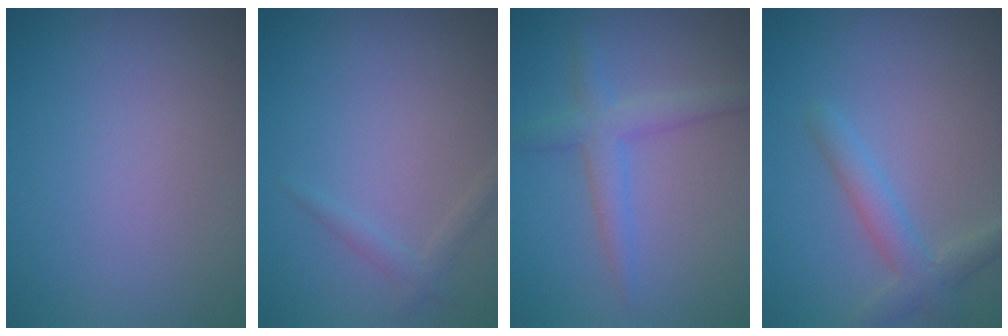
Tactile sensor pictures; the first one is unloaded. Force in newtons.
{"total": 1.1, "press": 1.1, "slide": 0.1}
{"total": 2.9, "press": 2.9, "slide": 0.1}
{"total": 2.8, "press": 2.8, "slide": 0.1}